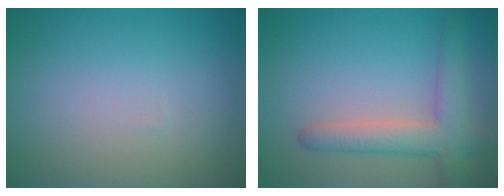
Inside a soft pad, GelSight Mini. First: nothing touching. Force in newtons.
{"total": 4.3, "press": 4.3, "slide": 0.3}